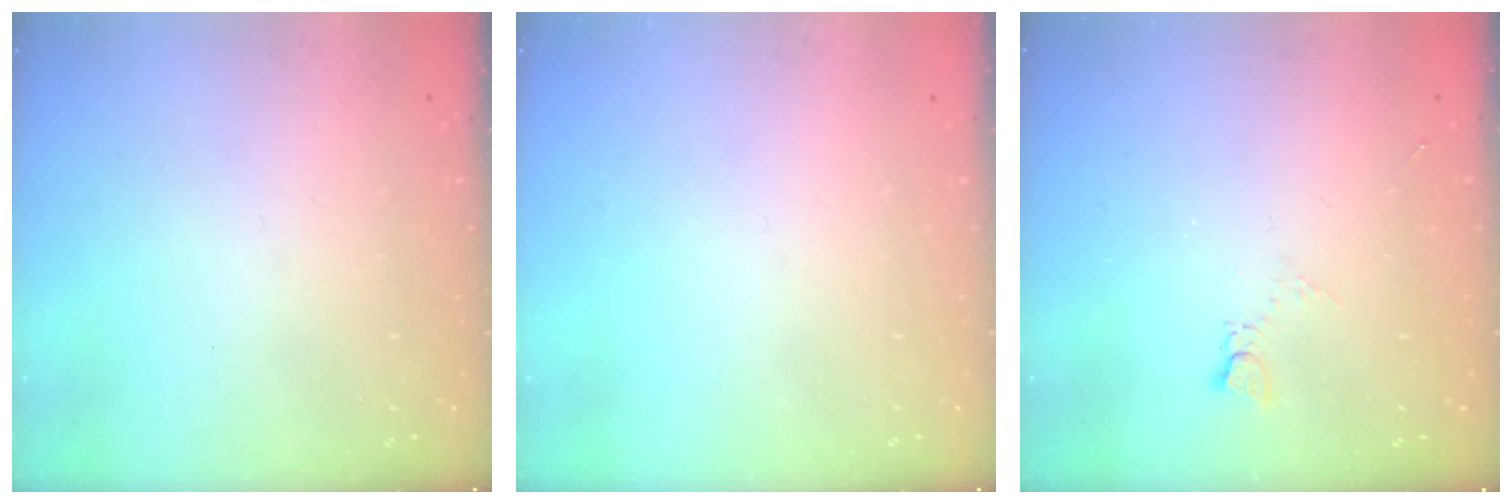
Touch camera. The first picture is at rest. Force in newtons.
{"total": 0.0}
{"total": 2.5, "press": 2.5, "slide": 0.4}